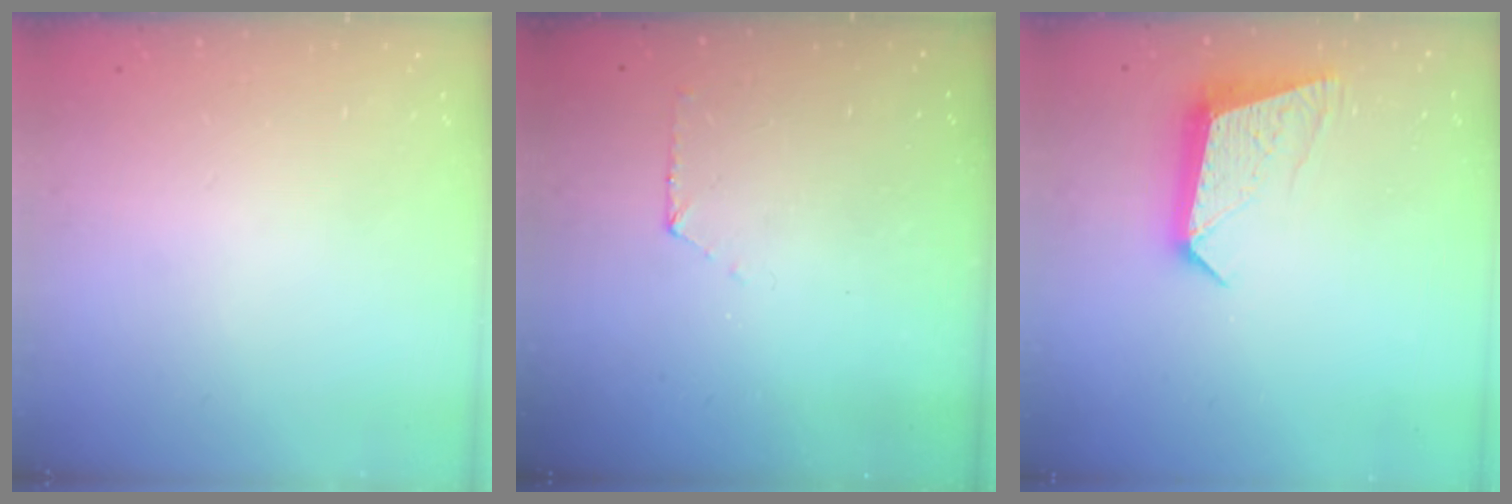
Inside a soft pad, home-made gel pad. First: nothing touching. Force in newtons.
{"total": 5.7, "press": 5.7, "slide": 0.6}
{"total": 10.4, "press": 10.4, "slide": 0.3}